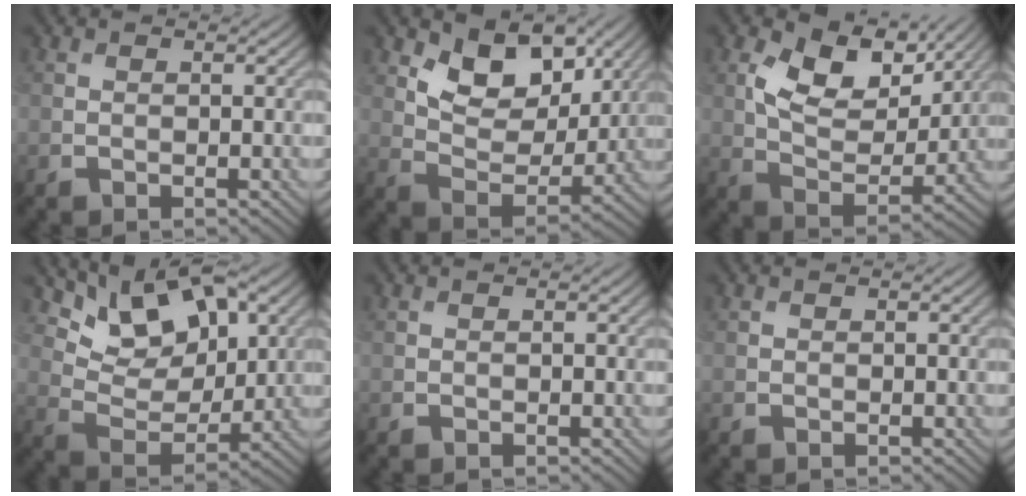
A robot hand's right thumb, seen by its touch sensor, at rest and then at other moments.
{"total": 9.0, "force": [5.1, 5.3, 5.3], "torque": [-0.100, -0.020, 0.087]}
{"total": 10.7, "force": [5.1, 5.8, 7.4], "torque": [-0.147, -0.008, 0.090]}
{"total": 9.7, "force": [5.9, 5.0, 5.8], "torque": [-0.108, -0.012, 0.102]}
{"total": 0.0}
{"total": 0.0}